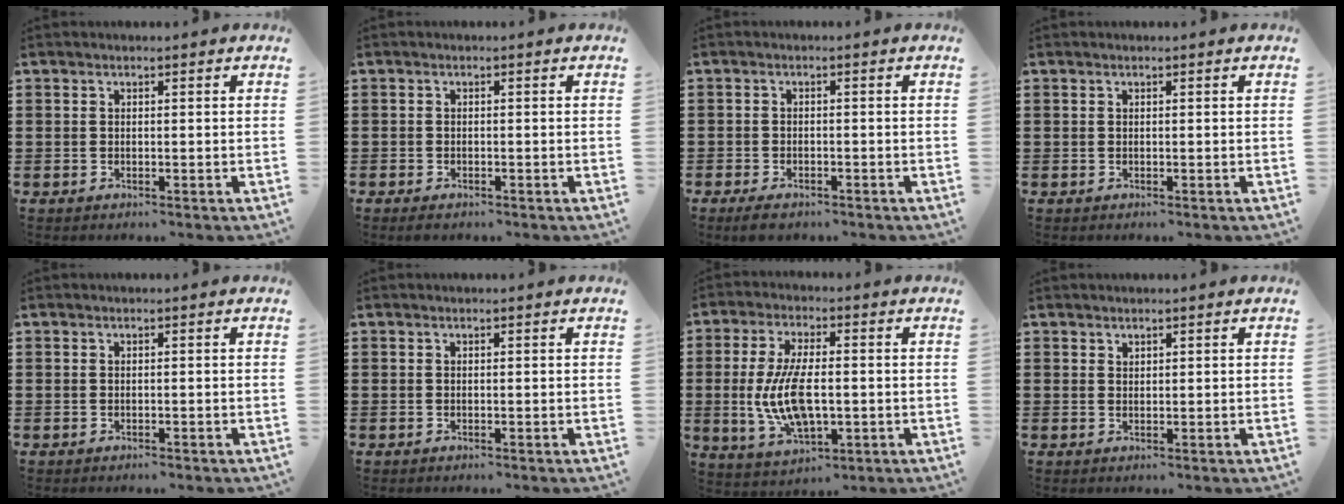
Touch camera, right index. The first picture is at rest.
{"total": 0.9, "force": [-0.9, 0.3, 0.2], "torque": [-0.005, -0.002, -0.017]}
{"total": 1.9, "force": [-1.7, 0.7, 0.6], "torque": [-0.021, 0.000, -0.036]}
{"total": 0.0}
{"total": 0.0}
{"total": 0.0}
{"total": 9.8, "force": [-1.0, 4.5, 8.6], "torque": [-0.198, -0.008, -0.023]}
{"total": 0.9, "force": [0.8, 0.4, -0.1], "torque": [0.000, 0.001, 0.015]}